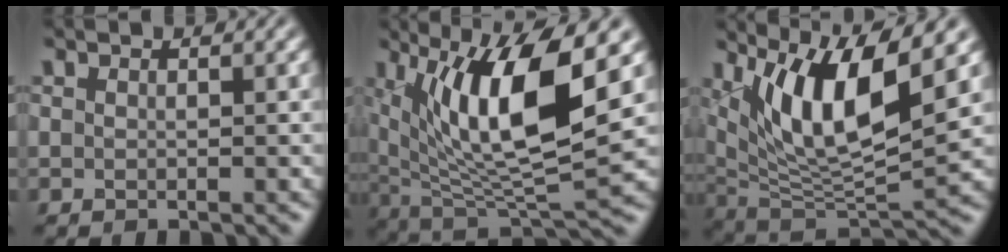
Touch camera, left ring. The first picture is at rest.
{"total": 11.6, "force": [4.0, 3.2, 10.4], "torque": [-0.181, -0.005, 0.080]}
{"total": 9.9, "force": [4.2, 3.0, 8.5], "torque": [-0.149, -0.012, 0.081]}